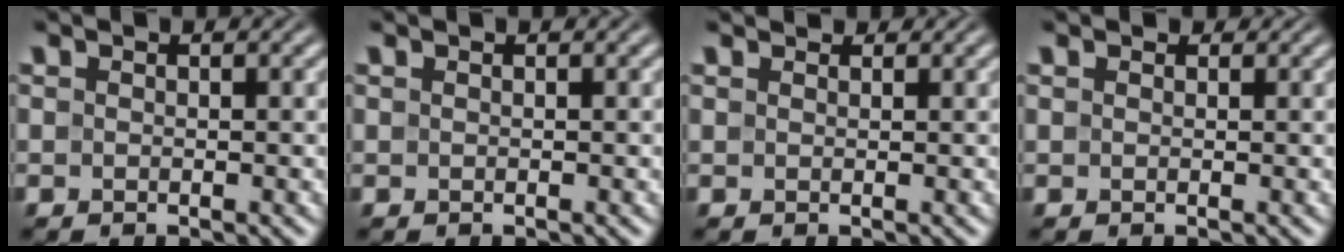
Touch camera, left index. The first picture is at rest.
{"total": 0.0}
{"total": 1.8, "force": [1.7, 0.6, 0.5], "torque": [-0.014, -0.004, 0.019]}
{"total": 0.9, "force": [0.8, 0.5, 0.2], "torque": [-0.006, -0.004, 0.002]}